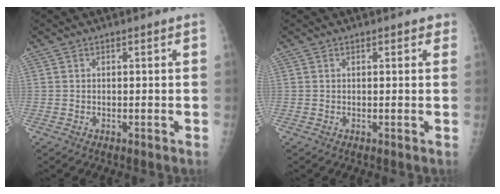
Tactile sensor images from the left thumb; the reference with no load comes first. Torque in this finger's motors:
{"motor_torque": [0.41, -0.43, -0.11, -0.09, 0.00]}